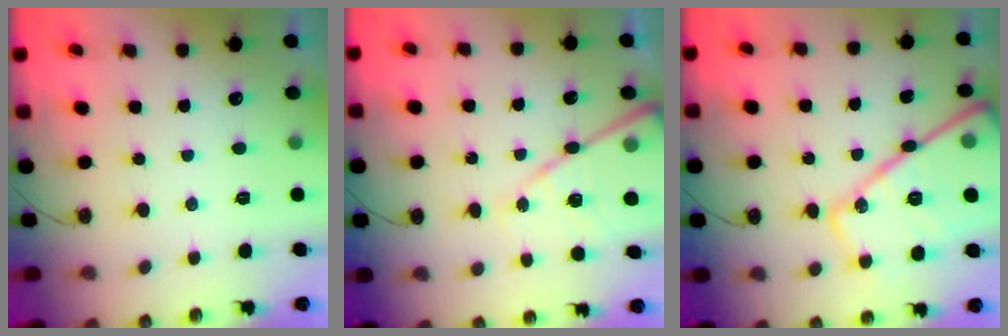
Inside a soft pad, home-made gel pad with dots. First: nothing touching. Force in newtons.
{"total": 15.9, "press": 15.9, "slide": 1.7}
{"total": 25.1, "press": 25.0, "slide": 2.5}